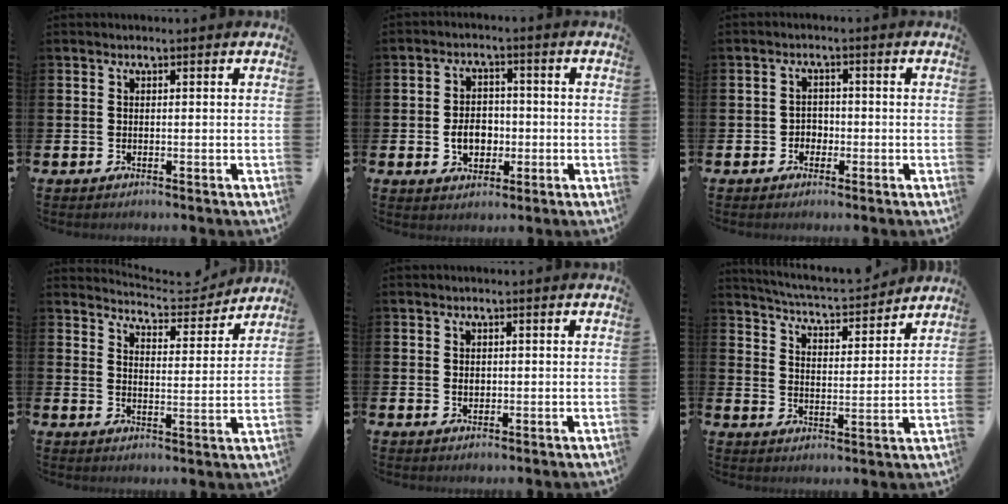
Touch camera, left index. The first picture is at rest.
{"total": 4.7, "force": [-0.9, 3.5, 2.9], "torque": [-0.042, 0.001, -0.024]}
{"total": 2.1, "force": [-1.0, 1.8, 0.5], "torque": [-0.012, 0.005, -0.024]}
{"total": 5.3, "force": [5.2, 0.8, 0.4], "torque": [-0.017, -0.042, 0.087]}
{"total": 1.0, "force": [0.3, 0.8, 0.6], "torque": [-0.003, 0.002, 0.002]}
{"total": 5.1, "force": [5.0, 0.0, 0.7], "torque": [-0.039, -0.045, 0.083]}